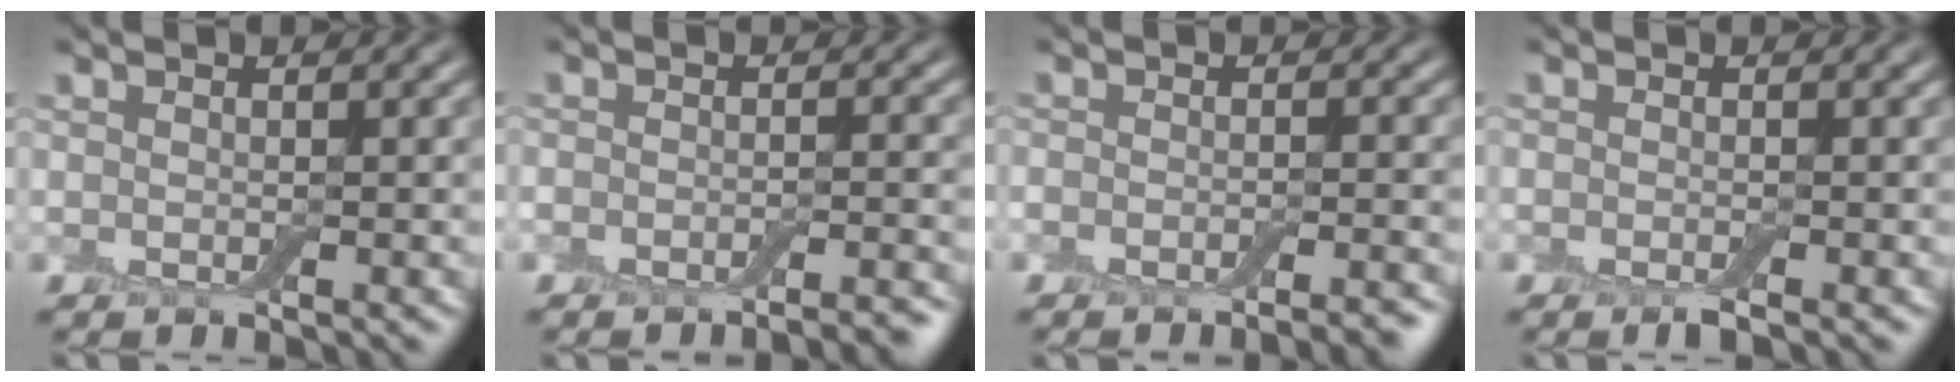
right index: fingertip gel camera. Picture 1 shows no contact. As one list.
[{"total": 4.0, "force": [-3.4, 0.9, 1.9], "torque": [-0.030, 0.004, -0.043]}, {"total": 4.3, "force": [-3.5, 1.0, 2.4], "torque": [-0.034, 0.002, -0.043]}, {"total": 1.4, "force": [-1.0, 0.3, 1.0], "torque": [-0.017, -0.004, -0.019]}]